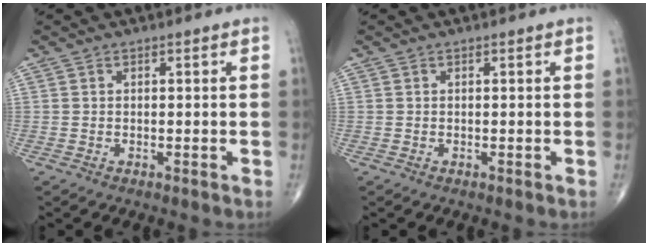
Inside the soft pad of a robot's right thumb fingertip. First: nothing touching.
{"total": 0.0}